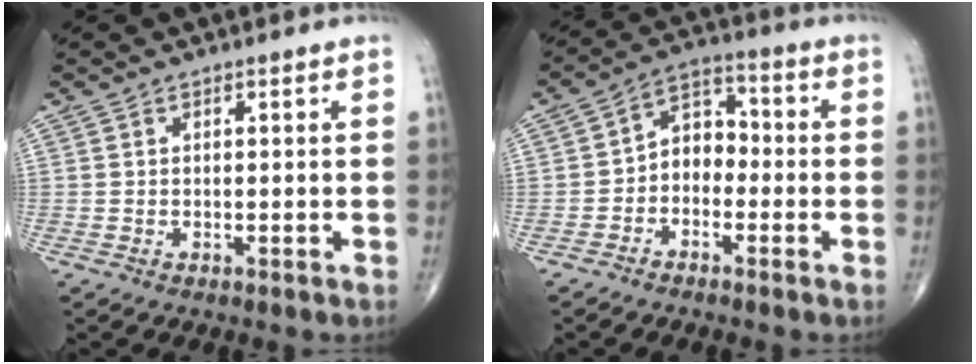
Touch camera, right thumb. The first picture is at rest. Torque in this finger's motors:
{"motor_torque": [-0.15, 0.31, 0.31, 0.19, 0.13]}